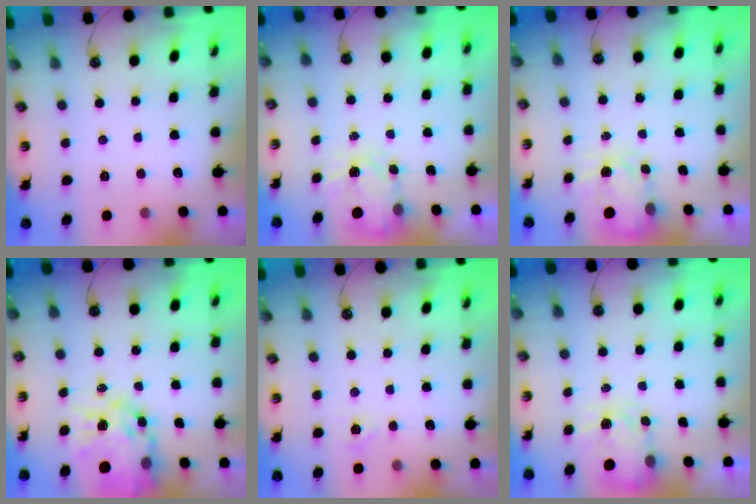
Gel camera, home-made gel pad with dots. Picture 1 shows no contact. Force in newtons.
{"total": 4.0, "press": 3.9, "slide": 0.6}
{"total": 3.6, "press": 3.6, "slide": 0.6}
{"total": 18.6, "press": 18.6, "slide": 1.8}
{"total": 4.2, "press": 4.2, "slide": 0.6}
{"total": 3.7, "press": 3.6, "slide": 0.6}